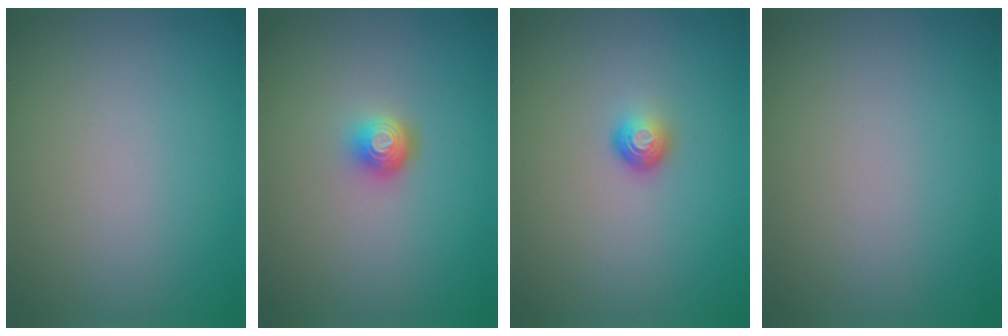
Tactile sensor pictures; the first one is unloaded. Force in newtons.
{"total": 2.1, "press": 1.5, "slide": 1.5}
{"total": 1.4, "press": 1.1, "slide": 1.0}
{"total": 0.0}